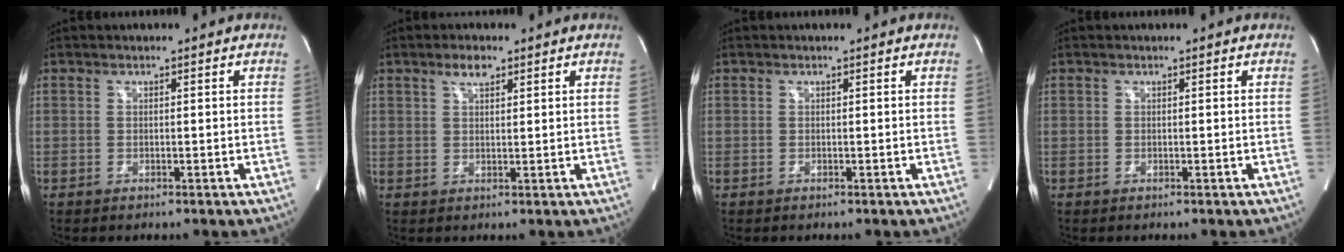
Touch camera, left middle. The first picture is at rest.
{"total": 2.7, "force": [1.8, 1.0, 1.8], "torque": [-0.038, 0.007, 0.034]}
{"total": 0.0}
{"total": 0.0}